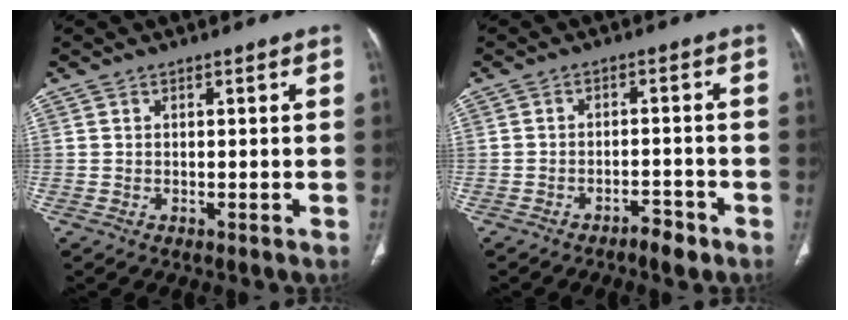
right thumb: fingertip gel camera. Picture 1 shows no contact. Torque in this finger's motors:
{"motor_torque": [0.23, 0.44, -0.14, 0.02, 0.09]}